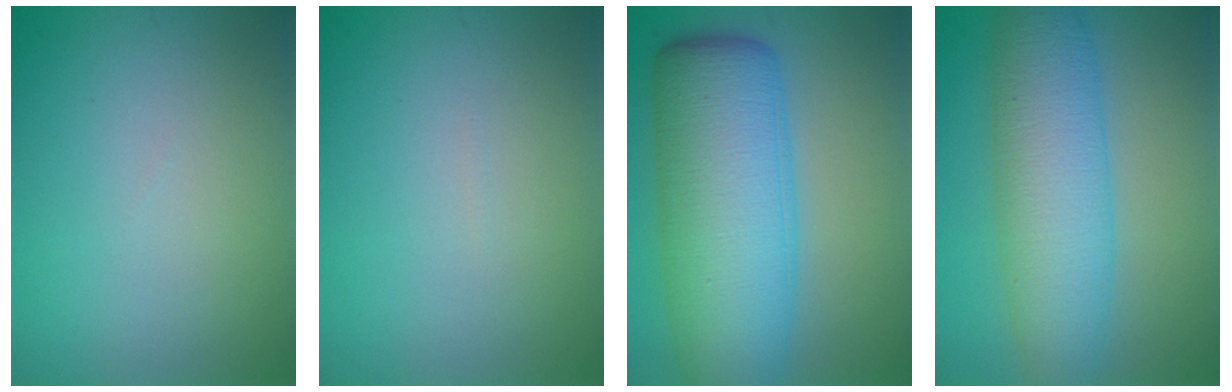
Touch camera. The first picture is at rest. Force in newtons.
{"total": 0.0}
{"total": 12.2, "press": 12.2, "slide": 0.3}
{"total": 7.9, "press": 7.9, "slide": 0.2}